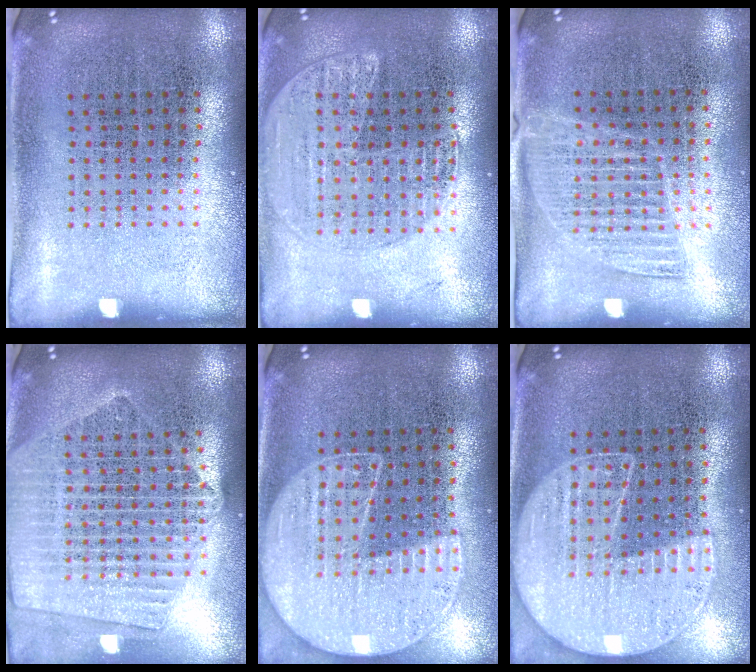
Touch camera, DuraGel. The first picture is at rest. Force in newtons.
{"total": 1.6, "press": 1.5, "slide": 0.4}
{"total": 1.3, "press": 1.2, "slide": 0.7}
{"total": 2.3, "press": 2.0, "slide": 1.1}
{"total": 1.3, "press": 1.3, "slide": 0.2}
{"total": 1.3, "press": 1.3, "slide": 0.2}